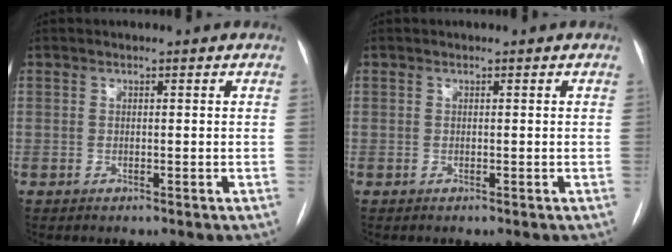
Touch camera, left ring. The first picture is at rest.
{"total": 0.0}